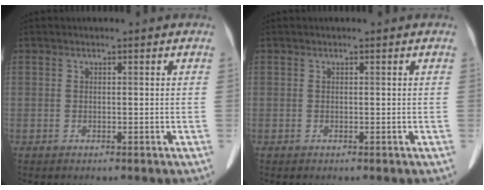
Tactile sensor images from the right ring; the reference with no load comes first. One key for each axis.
{"total": 0.0}